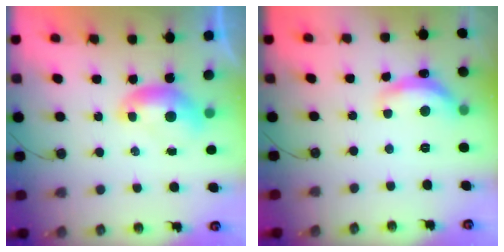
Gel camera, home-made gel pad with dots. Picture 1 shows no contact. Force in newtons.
{"total": 6.7, "press": 6.7, "slide": 0.6}